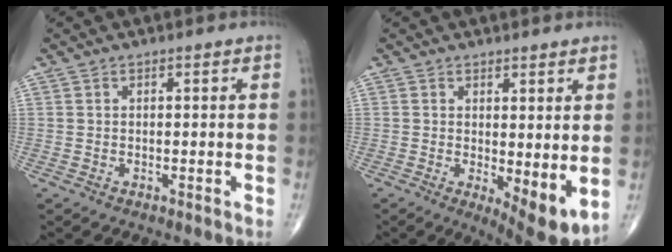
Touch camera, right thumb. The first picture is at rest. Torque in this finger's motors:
{"motor_torque": [-0.25, 0.74, -0.01, -0.02, 0.04]}